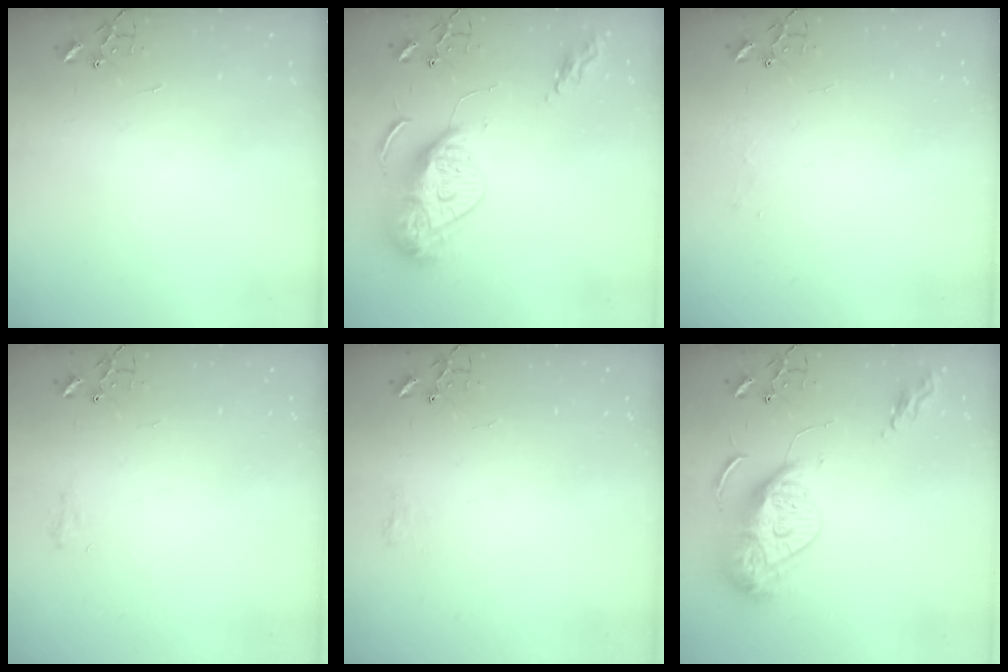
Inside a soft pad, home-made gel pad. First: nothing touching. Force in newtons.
{"total": 15.7, "press": 15.6, "slide": 1.4}
{"total": 3.8, "press": 3.8, "slide": 0.4}
{"total": 6.7, "press": 6.6, "slide": 0.7}
{"total": 6.5, "press": 6.5, "slide": 0.6}
{"total": 15.7, "press": 15.6, "slide": 1.4}